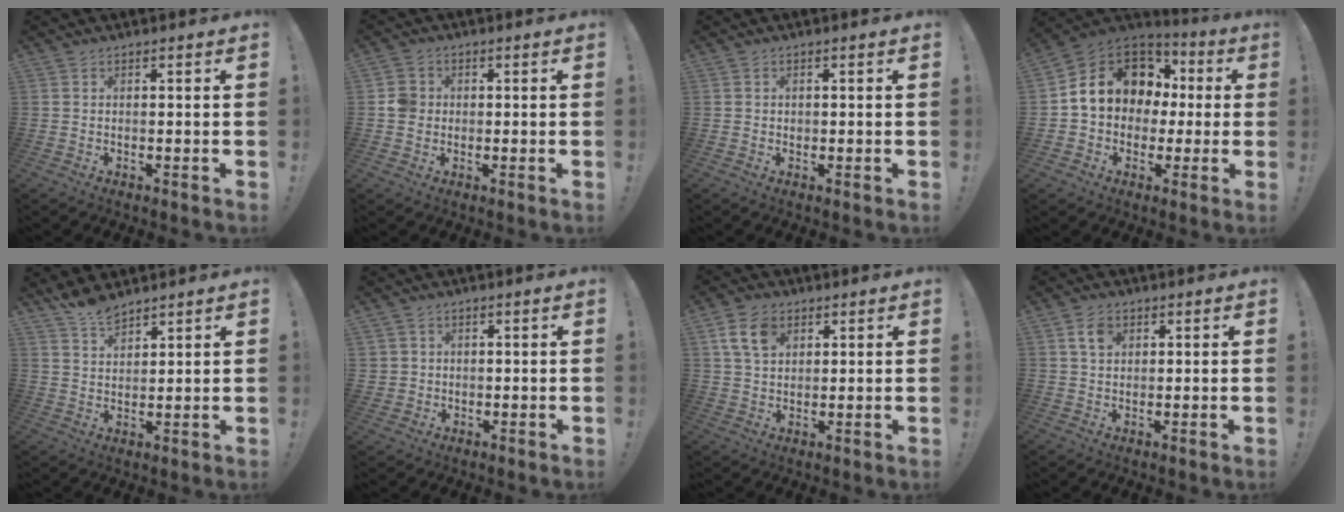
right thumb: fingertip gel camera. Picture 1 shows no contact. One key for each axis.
{"total": 4.9, "fx": -0.2, "fy": 4.6, "fz": 1.8, "tx": -0.016, "ty": 0.011, "tz": -0.002}
{"total": 0.9, "fx": -0.2, "fy": 0.8, "fz": 0.2, "tx": 0.000, "ty": 0.002, "tz": -0.005}
{"total": 14.9, "fx": 3.3, "fy": 12.2, "fz": 7.9, "tx": -0.112, "ty": -0.007, "tz": 0.076}
{"total": 6.2, "fx": 5.6, "fy": 1.9, "fz": 1.9, "tx": -0.041, "ty": -0.037, "tz": 0.106}
{"total": 4.6, "fx": 1.4, "fy": 4.4, "fz": 0.5, "tx": -0.003, "ty": -0.008, "tz": 0.030}
{"total": 9.0, "fx": 3.9, "fy": 6.1, "fz": 5.3, "tx": -0.096, "ty": 0.001, "tz": 0.076}
{"total": 4.9, "fx": 2.3, "fy": 3.3, "fz": 2.8, "tx": -0.046, "ty": 0.001, "tz": 0.043}